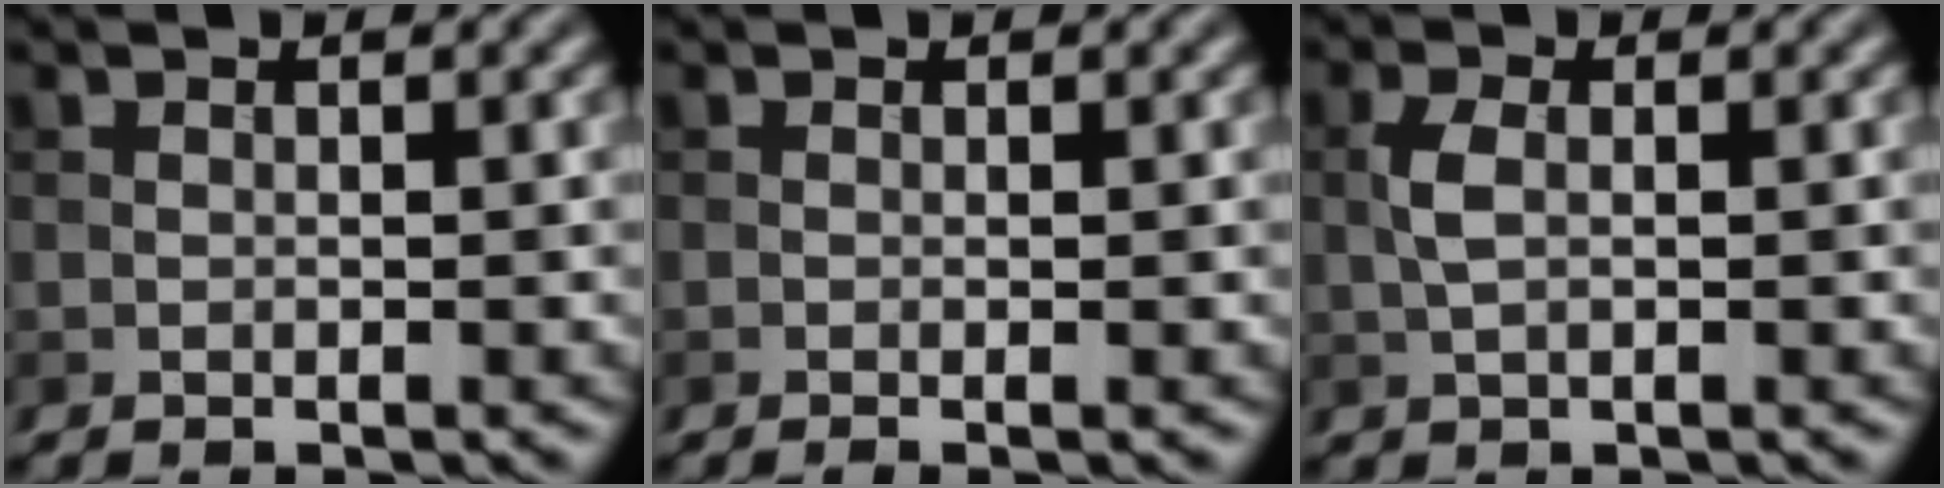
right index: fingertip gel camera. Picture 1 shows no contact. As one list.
[{"total": 1.0, "force": [-0.3, 0.2, 1.0], "torque": [-0.014, -0.007, -0.007]}, {"total": 1.9, "force": [0.0, 0.8, 1.7], "torque": [-0.040, 0.004, -0.002]}]